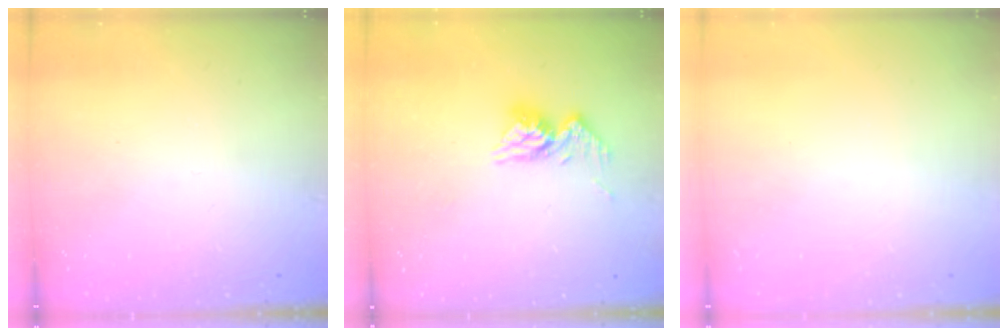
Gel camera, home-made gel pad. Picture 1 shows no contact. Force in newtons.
{"total": 10.3, "press": 10.3, "slide": 0.9}
{"total": 0.0}